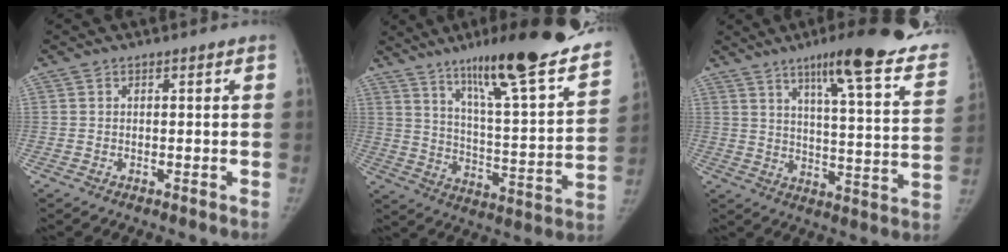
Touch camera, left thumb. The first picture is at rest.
{"total": 28.3, "force": [20.1, 4.0, 19.5], "torque": [-0.269, -0.078, 0.295]}
{"total": 25.3, "force": [17.6, 4.0, 17.8], "torque": [-0.221, -0.069, 0.232]}